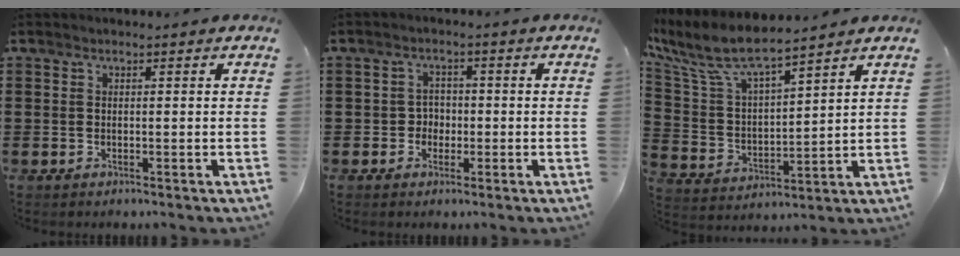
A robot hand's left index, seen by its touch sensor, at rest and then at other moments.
{"total": 2.6, "force": [-0.7, 2.3, 0.9], "torque": [-0.026, 0.005, -0.018]}
{"total": 8.4, "force": [6.9, 1.7, 4.4], "torque": [-0.116, -0.035, 0.118]}